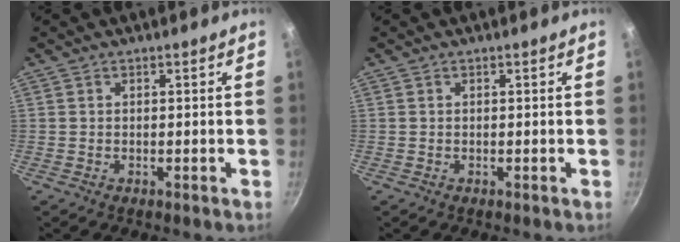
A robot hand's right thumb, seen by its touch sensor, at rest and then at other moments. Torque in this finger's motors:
{"motor_torque": [-0.42, -0.42, 0.05, 0.43, 0.02]}